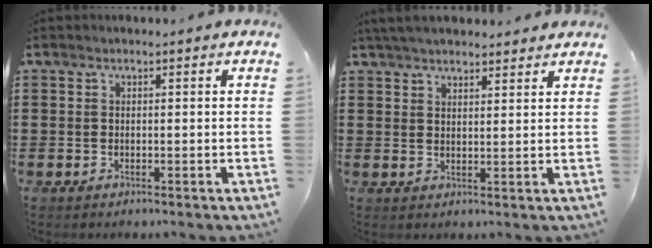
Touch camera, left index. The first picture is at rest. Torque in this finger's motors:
{"motor_torque": [1.39, 0.75, 0.90, 0.21]}